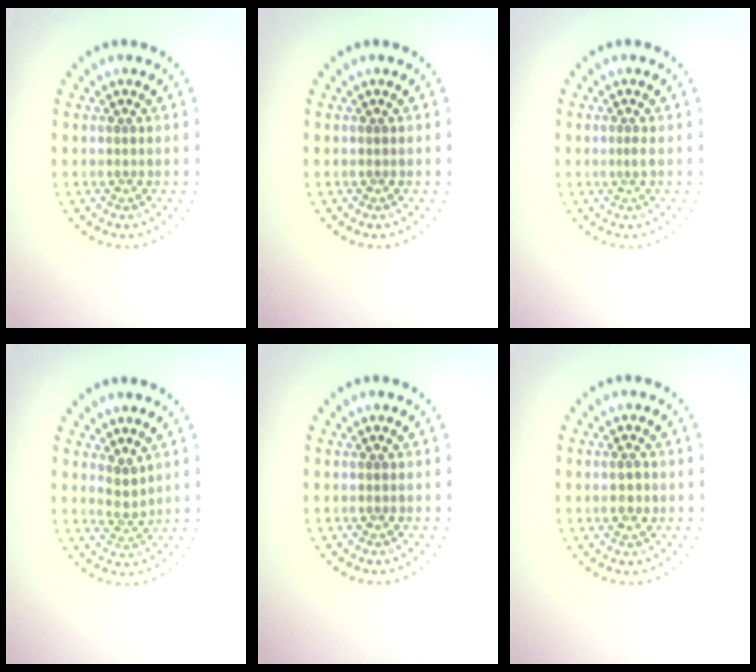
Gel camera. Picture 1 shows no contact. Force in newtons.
{"total": 0.0}
{"total": 0.7, "press": 0.4, "slide": 0.6}
{"total": 1.8, "press": 1.3, "slide": 1.2}
{"total": 0.0}
{"total": 1.6, "press": 1.5, "slide": 0.3}